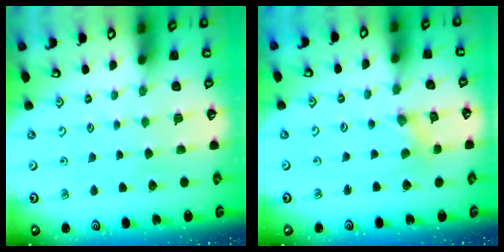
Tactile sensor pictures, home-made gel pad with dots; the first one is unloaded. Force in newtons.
{"total": 0.0}